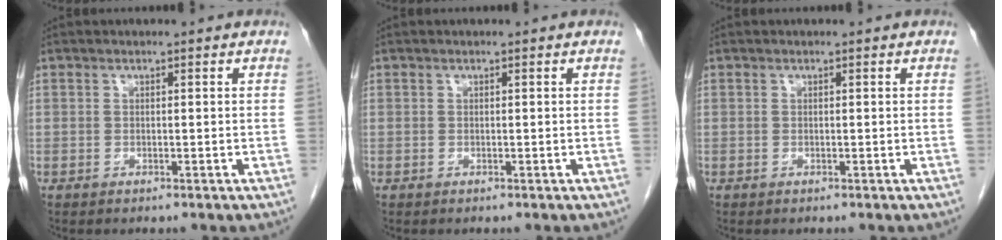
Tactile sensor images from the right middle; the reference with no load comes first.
{"total": 0.0}
{"total": 0.0}